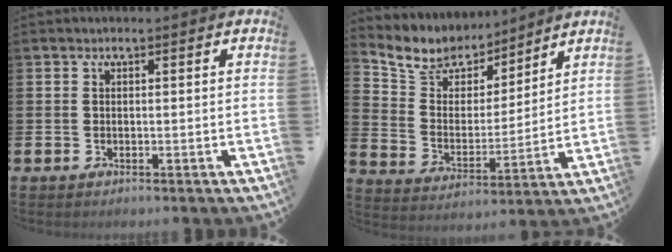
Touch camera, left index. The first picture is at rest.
{"total": 8.2, "force": [7.5, 3.3, 0.6], "torque": [-0.069, -0.055, 0.137]}